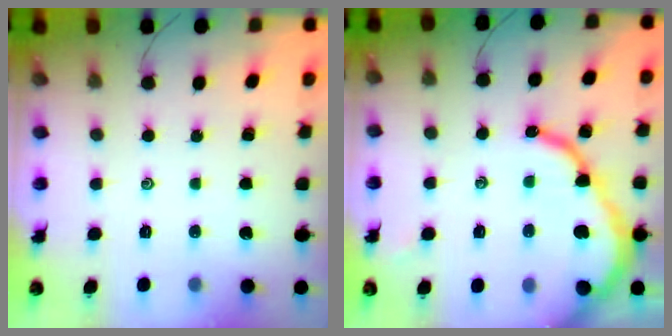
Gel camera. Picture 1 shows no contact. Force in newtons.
{"total": 13.8, "press": 13.7, "slide": 1.4}